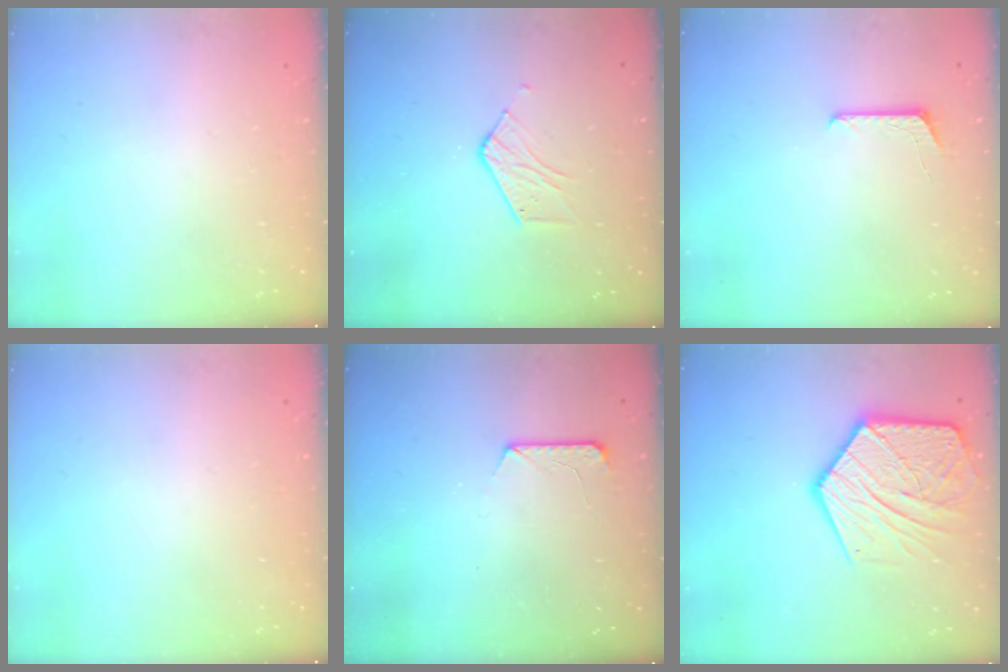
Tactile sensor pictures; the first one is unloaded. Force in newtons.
{"total": 5.9, "press": 5.9, "slide": 0.2}
{"total": 6.1, "press": 6.1, "slide": 0.6}
{"total": 0.0}
{"total": 7.3, "press": 7.3, "slide": 0.7}
{"total": 18.5, "press": 18.4, "slide": 1.4}